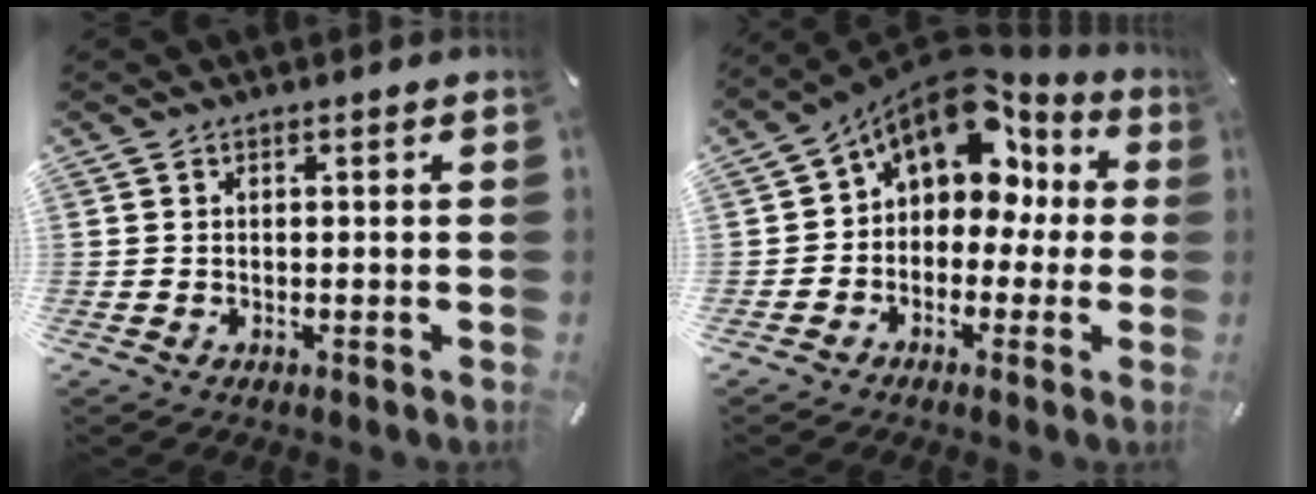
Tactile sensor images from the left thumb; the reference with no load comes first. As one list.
[{"total": 13.3, "force": [6.4, 8.9, 7.5], "torque": [-0.128, -0.036, 0.116]}]